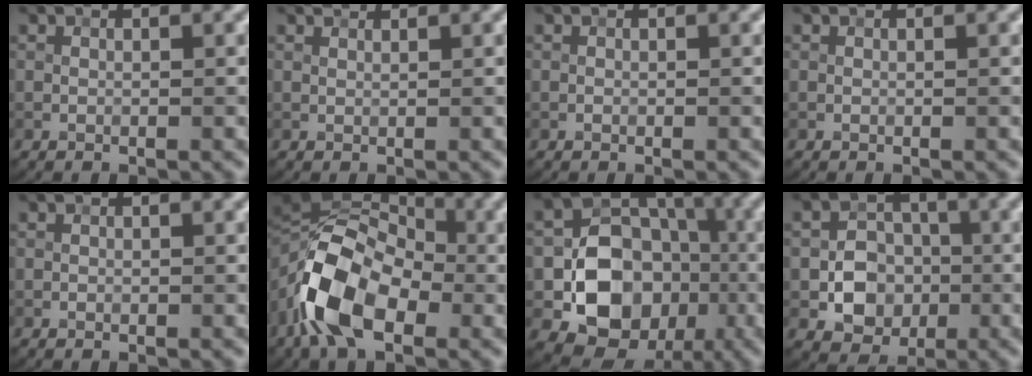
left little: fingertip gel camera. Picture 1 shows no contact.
{"total": 0.7, "force": [0.7, 0.0, 0.2], "torque": [-0.008, -0.003, 0.010]}
{"total": 0.0}
{"total": 0.0}
{"total": 0.0}
{"total": 12.0, "force": [-3.9, 7.0, 8.9], "torque": [-0.179, 0.005, -0.090]}
{"total": 10.0, "force": [-2.4, 8.1, 5.5], "torque": [-0.076, -0.007, -0.040]}
{"total": 5.0, "force": [-1.2, 4.1, 2.5], "torque": [-0.031, -0.001, -0.021]}